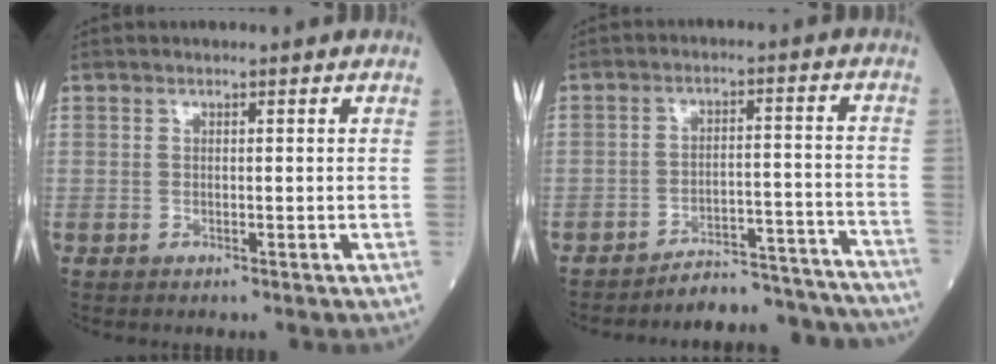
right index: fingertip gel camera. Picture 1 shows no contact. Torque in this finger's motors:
{"motor_torque": [-0.22, -0.53, -0.82, -0.21]}